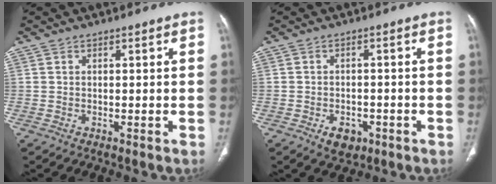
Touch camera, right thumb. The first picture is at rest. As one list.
[{"total": 4.4, "force": [-2.1, 3.0, 2.5], "torque": [-0.027, 0.007, -0.024]}]